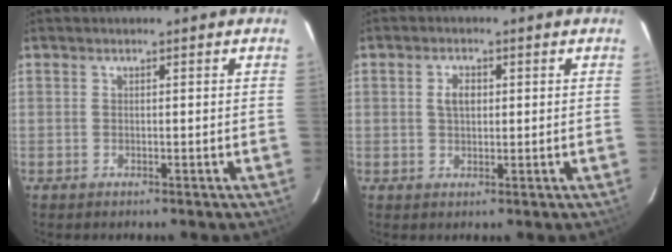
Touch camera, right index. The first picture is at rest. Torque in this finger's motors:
{"motor_torque": [0.07, -0.01, 0.05, 0.05]}